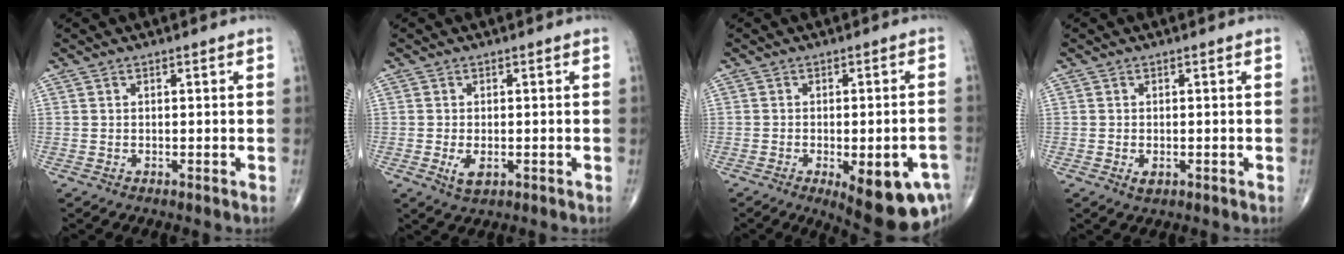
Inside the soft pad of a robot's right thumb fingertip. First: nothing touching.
{"total": 3.0, "force": [-0.9, 1.5, 2.5], "torque": [-0.046, -0.008, -0.013]}
{"total": 14.9, "force": [-6.2, 5.2, 12.5], "torque": [-0.118, 0.013, -0.066]}
{"total": 1.4, "force": [-0.5, 0.8, 1.1], "torque": [-0.019, -0.004, -0.008]}